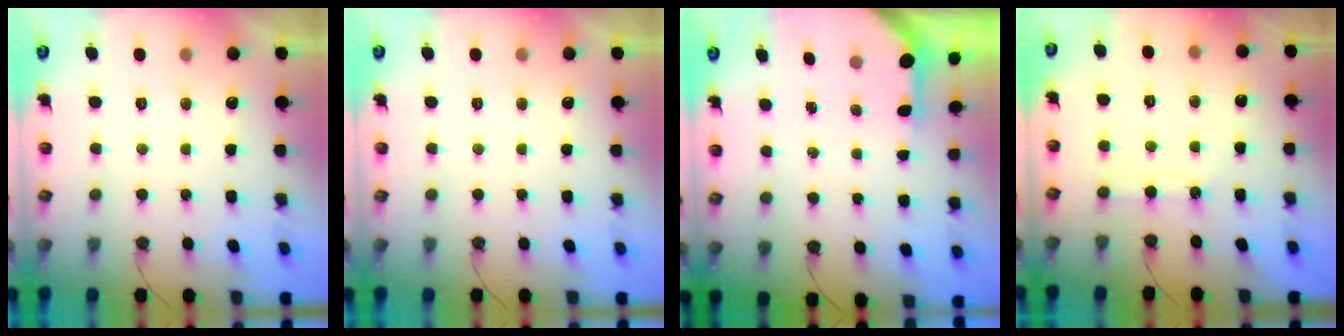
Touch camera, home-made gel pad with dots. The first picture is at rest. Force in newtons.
{"total": 0.0}
{"total": 3.2, "press": 3.2, "slide": 0.3}
{"total": 1.4, "press": 1.3, "slide": 0.3}